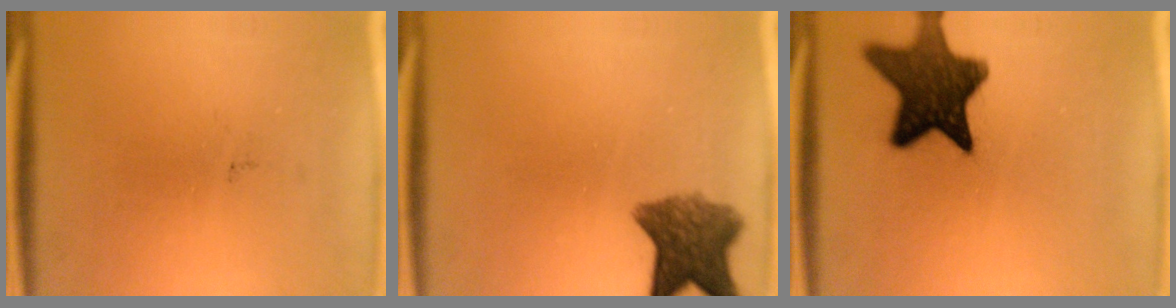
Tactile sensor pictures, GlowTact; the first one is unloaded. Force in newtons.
{"total": 7.1}
{"total": 13.0}